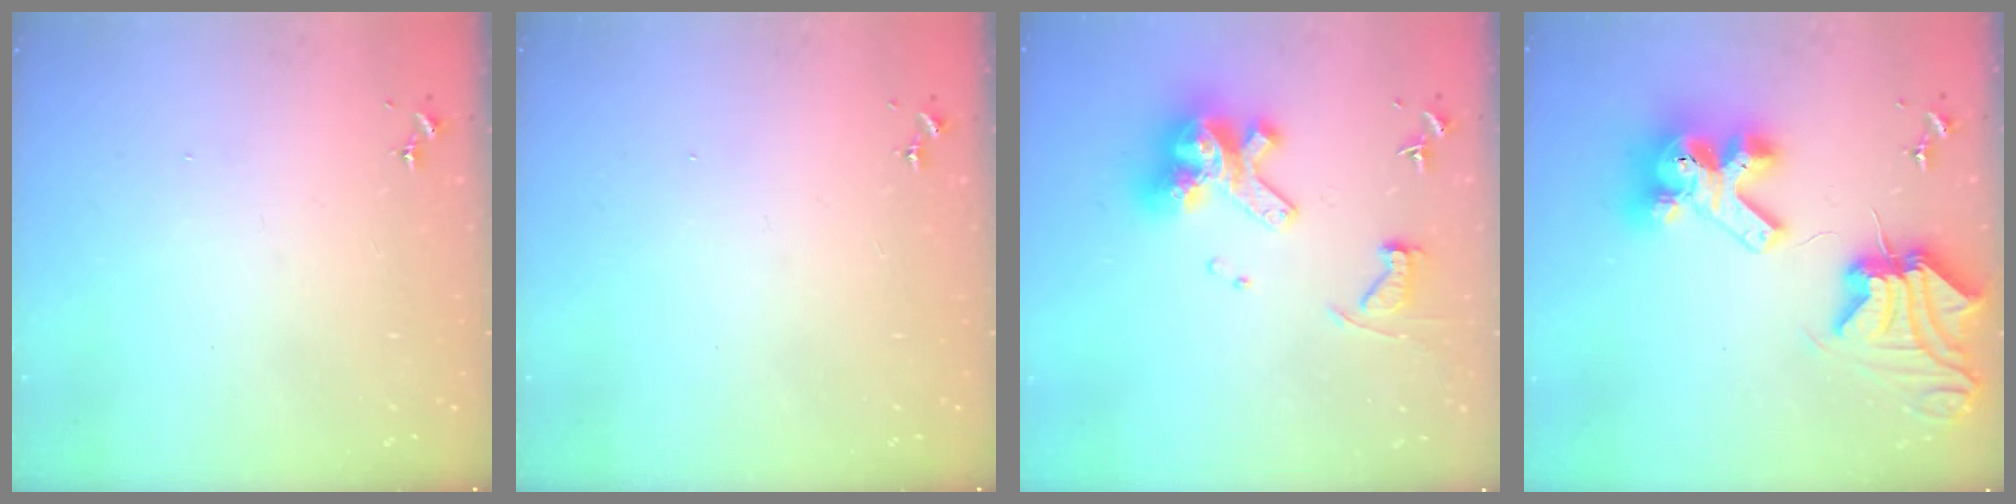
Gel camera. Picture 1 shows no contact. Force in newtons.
{"total": 0.0}
{"total": 15.3, "press": 15.2, "slide": 1.7}
{"total": 15.9, "press": 15.8, "slide": 1.7}